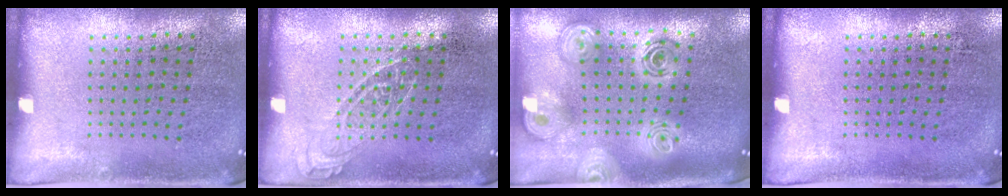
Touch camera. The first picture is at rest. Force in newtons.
{"total": 1.6, "press": 1.5, "slide": 0.3}
{"total": 2.6, "press": 1.9, "slide": 1.7}
{"total": 0.0}